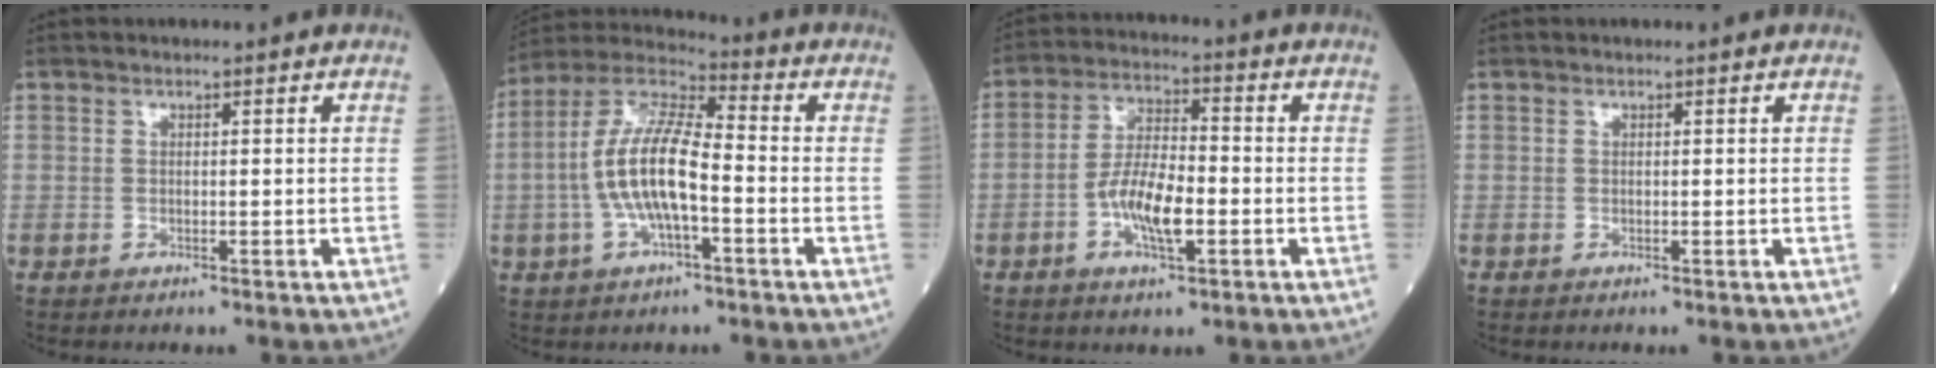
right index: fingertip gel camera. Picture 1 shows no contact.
{"total": 12.3, "force": [-2.1, 3.4, 11.6], "torque": [-0.247, 0.016, -0.042]}
{"total": 8.3, "force": [-2.5, 2.4, 7.5], "torque": [-0.153, 0.004, -0.049]}
{"total": 0.0}